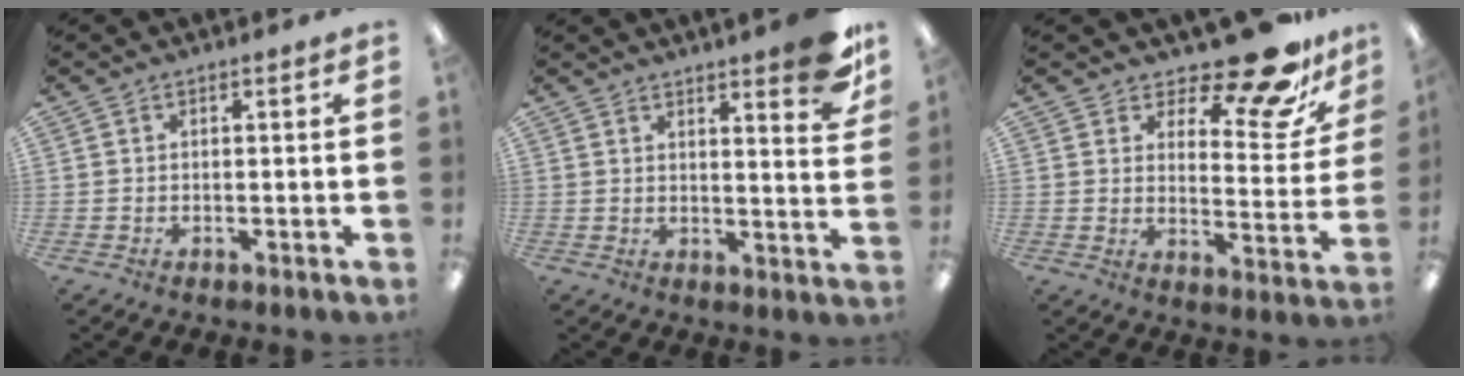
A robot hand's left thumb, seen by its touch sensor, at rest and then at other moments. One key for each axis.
{"total": 8.2, "fx": 6.2, "fy": 1.4, "fz": 5.2, "tx": -0.060, "ty": -0.039, "tz": 0.100}
{"total": 15.3, "fx": 12.9, "fy": 4.4, "fz": 7.1, "tx": -0.099, "ty": -0.105, "tz": 0.216}